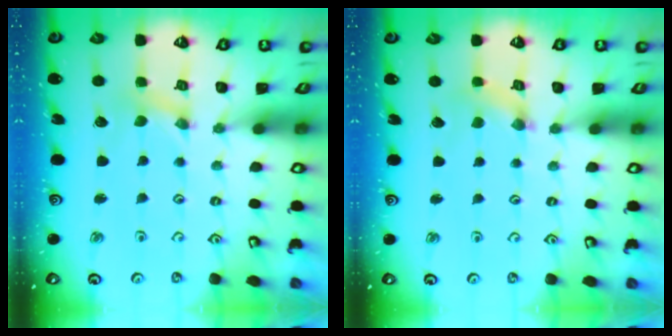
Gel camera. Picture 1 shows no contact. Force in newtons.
{"total": 1.5, "press": 1.5, "slide": 0.4}